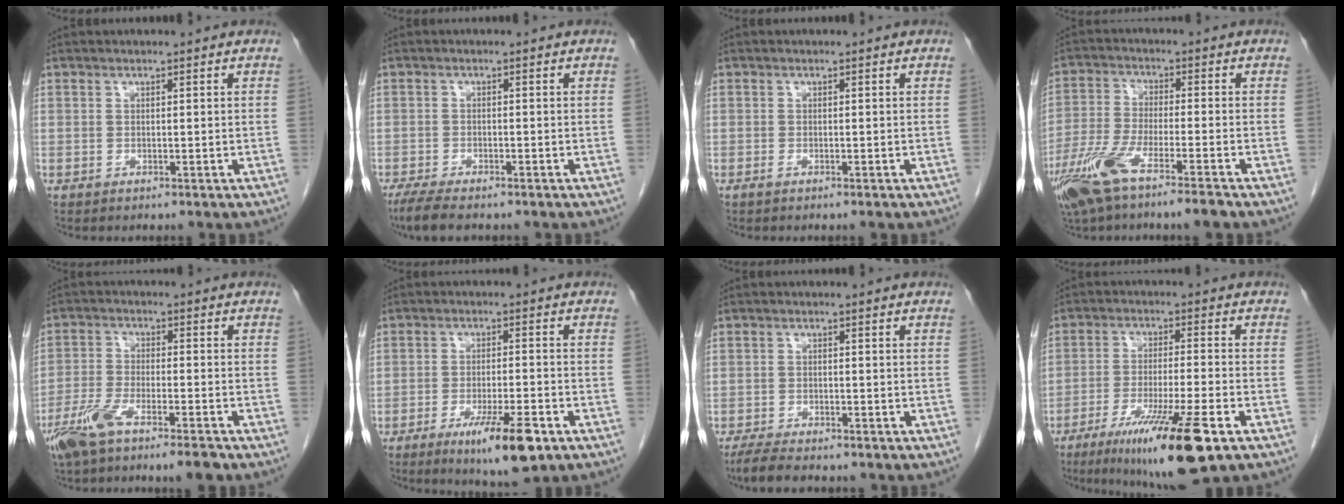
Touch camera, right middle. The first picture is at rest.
{"total": 5.1, "force": [-4.0, 1.1, 2.9], "torque": [-0.058, -0.015, -0.065]}
{"total": 0.7, "force": [-0.5, 0.0, 0.5], "torque": [-0.012, -0.001, -0.010]}
{"total": 10.3, "force": [-6.7, 0.8, 7.8], "torque": [-0.160, -0.023, -0.127]}
{"total": 9.3, "force": [-6.6, 1.4, 6.4], "torque": [-0.121, -0.010, -0.117]}
{"total": 9.1, "force": [-5.1, 1.1, 7.5], "torque": [-0.124, -0.018, -0.076]}
{"total": 4.8, "force": [-4.1, 0.8, 2.3], "torque": [-0.047, -0.014, -0.070]}
{"total": 14.6, "force": [-8.3, 0.6, 12.0], "torque": [-0.195, -0.040, -0.135]}